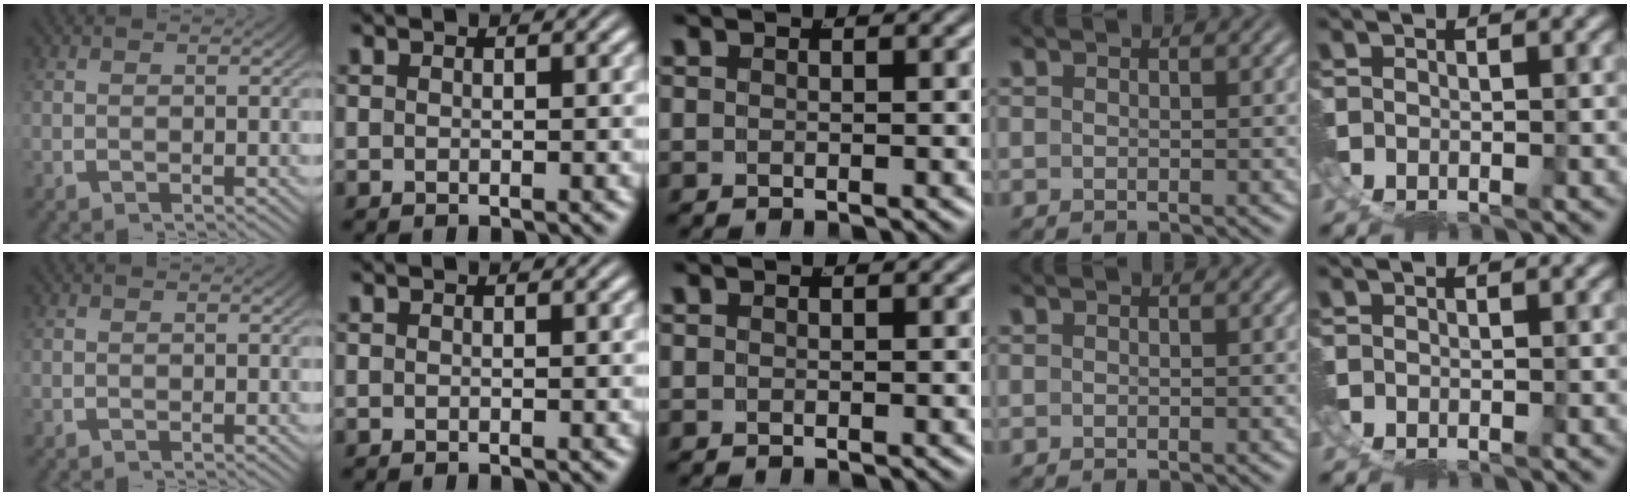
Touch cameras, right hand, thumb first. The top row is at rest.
{}